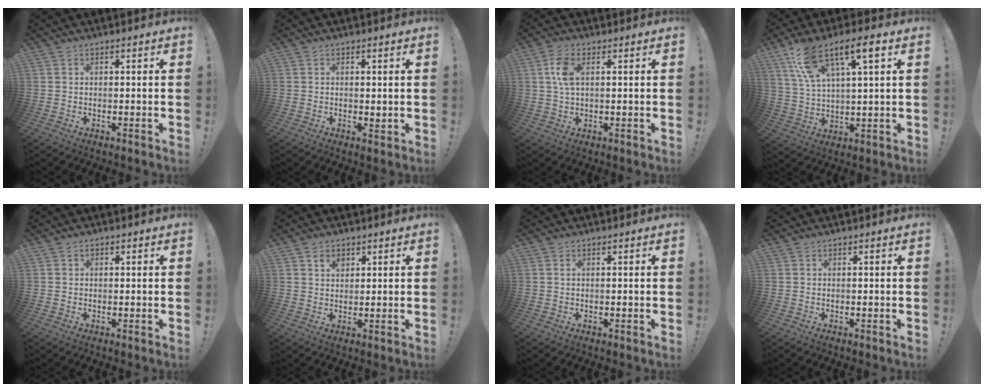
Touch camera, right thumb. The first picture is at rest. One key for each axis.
{"total": 0.7, "fx": 0.4, "fy": 0.4, "fz": 0.4, "tx": 0.000, "ty": -0.004, "tz": 0.006}
{"total": 6.3, "fx": 1.6, "fy": 3.2, "fz": 5.3, "tx": -0.096, "ty": 0.001, "tz": 0.026}
{"total": 12.8, "fx": 7.2, "fy": 4.3, "fz": 9.6, "tx": -0.177, "ty": -0.013, "tz": 0.127}
{"total": 0.8, "fx": 0.1, "fy": 0.7, "fz": 0.1, "tx": 0.001, "ty": 0.001, "tz": 0.001}
{"total": 3.2, "fx": 1.7, "fy": 2.3, "fz": 1.5, "tx": -0.017, "ty": -0.006, "tz": 0.027}
{"total": 0.6, "fx": 0.3, "fy": 0.2, "fz": 0.5, "tx": -0.013, "ty": 0.004, "tz": 0.005}
{"total": 0.0}